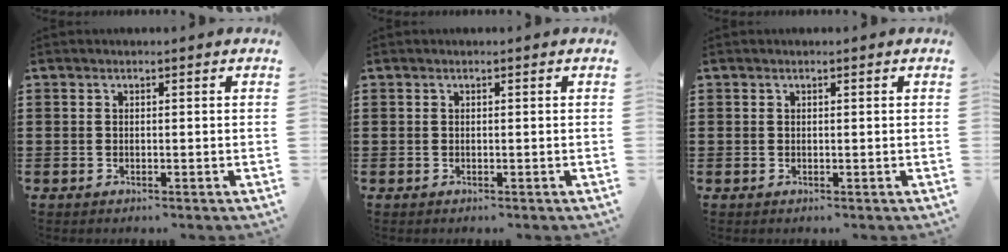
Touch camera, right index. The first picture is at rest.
{"total": 0.0}
{"total": 0.0}